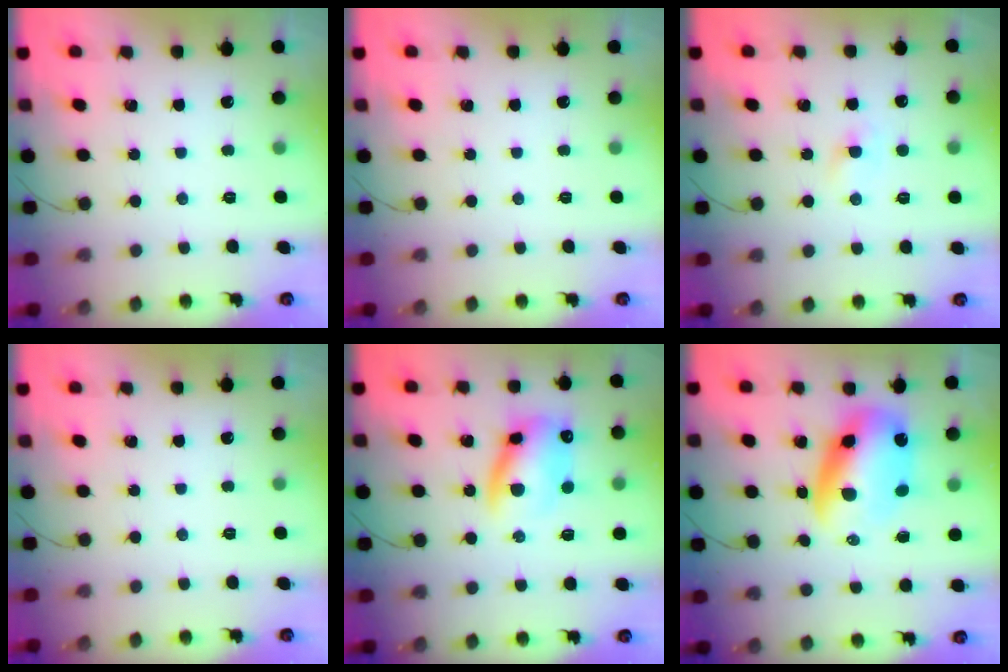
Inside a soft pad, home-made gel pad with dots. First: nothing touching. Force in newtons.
{"total": 0.0}
{"total": 1.0, "press": 0.8, "slide": 0.6}
{"total": 0.0}
{"total": 12.3, "press": 11.9, "slide": 2.9}
{"total": 11.2, "press": 10.9, "slide": 2.6}